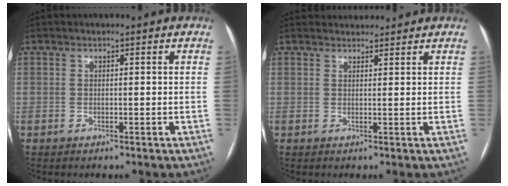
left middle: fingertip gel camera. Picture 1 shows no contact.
{"total": 3.0, "force": [2.9, 0.8, 0.0], "torque": [-0.002, 0.022, 0.042]}